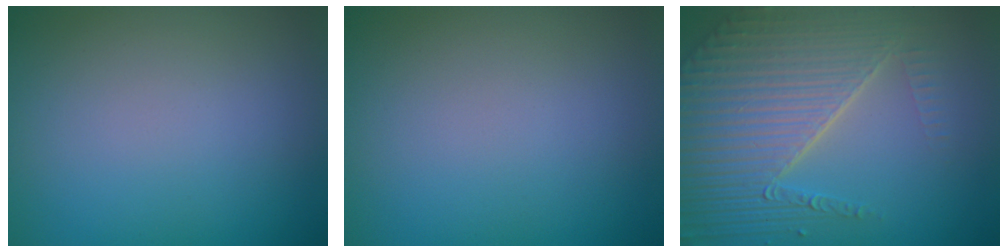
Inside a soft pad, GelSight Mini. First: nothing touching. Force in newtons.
{"total": 0.0}
{"total": 8.9, "press": 5.9, "slide": 6.7}